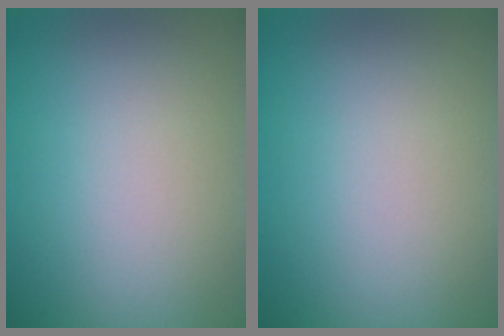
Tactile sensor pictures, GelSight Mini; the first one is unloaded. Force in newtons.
{"total": 0.0}